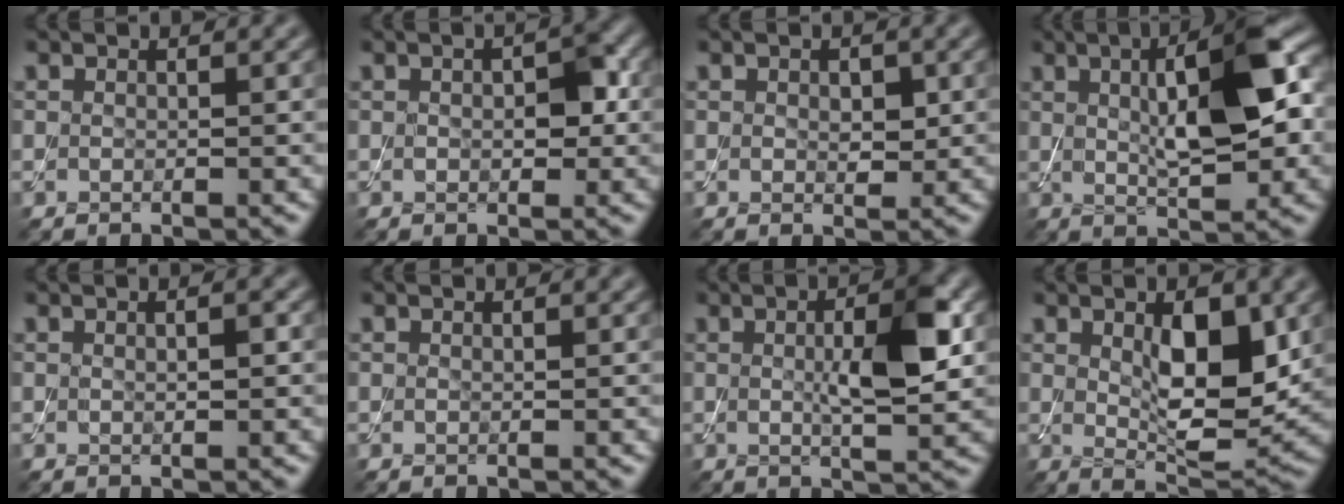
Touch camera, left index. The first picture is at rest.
{"total": 3.2, "force": [0.1, 1.8, 2.6], "torque": [-0.041, 0.003, 0.001]}
{"total": 1.8, "force": [0.2, 1.1, 1.4], "torque": [-0.023, -0.003, 0.006]}
{"total": 9.3, "force": [1.7, 2.8, 8.6], "torque": [-0.135, 0.004, 0.029]}
{"total": 0.9, "force": [0.1, 0.2, 0.9], "torque": [-0.018, 0.000, 0.000]}
{"total": 0.0}
{"total": 5.6, "force": [0.5, 1.3, 5.5], "torque": [-0.095, 0.003, 0.009]}
{"total": 7.1, "force": [1.2, 3.0, 6.3], "torque": [-0.100, -0.010, 0.025]}